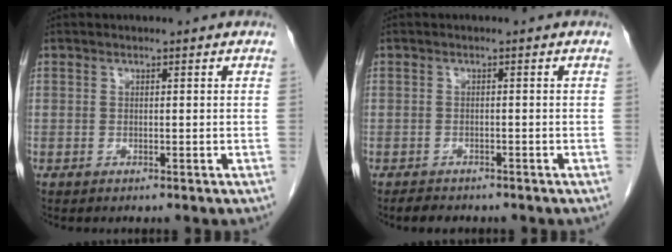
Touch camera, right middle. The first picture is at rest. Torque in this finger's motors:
{"motor_torque": [0.41, -0.27, -0.05, -0.01]}